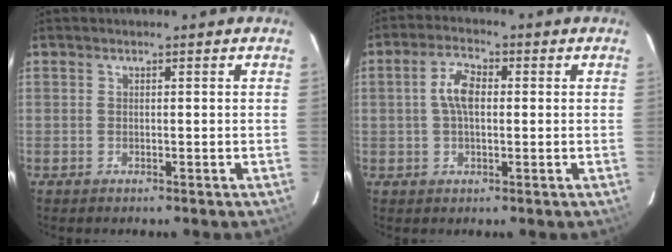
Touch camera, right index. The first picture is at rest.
{"total": 5.0, "force": [0.2, 2.6, 4.2], "torque": [-0.084, 0.014, 0.004]}